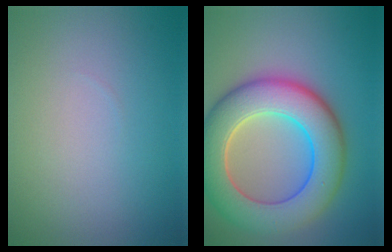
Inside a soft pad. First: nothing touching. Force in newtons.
{"total": 10.4, "press": 10.4, "slide": 0.8}